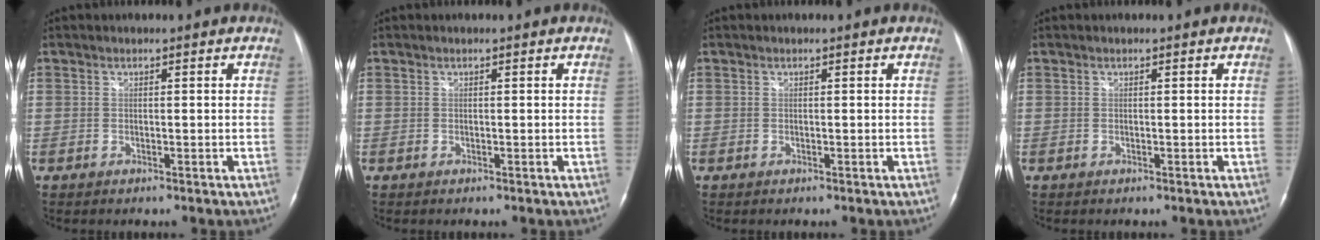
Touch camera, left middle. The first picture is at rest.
{"total": 0.0}
{"total": 0.0}
{"total": 0.0}